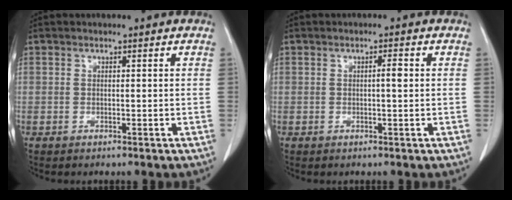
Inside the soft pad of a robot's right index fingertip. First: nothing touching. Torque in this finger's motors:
{"motor_torque": [0.10, -0.02, 0.02, 0.02]}